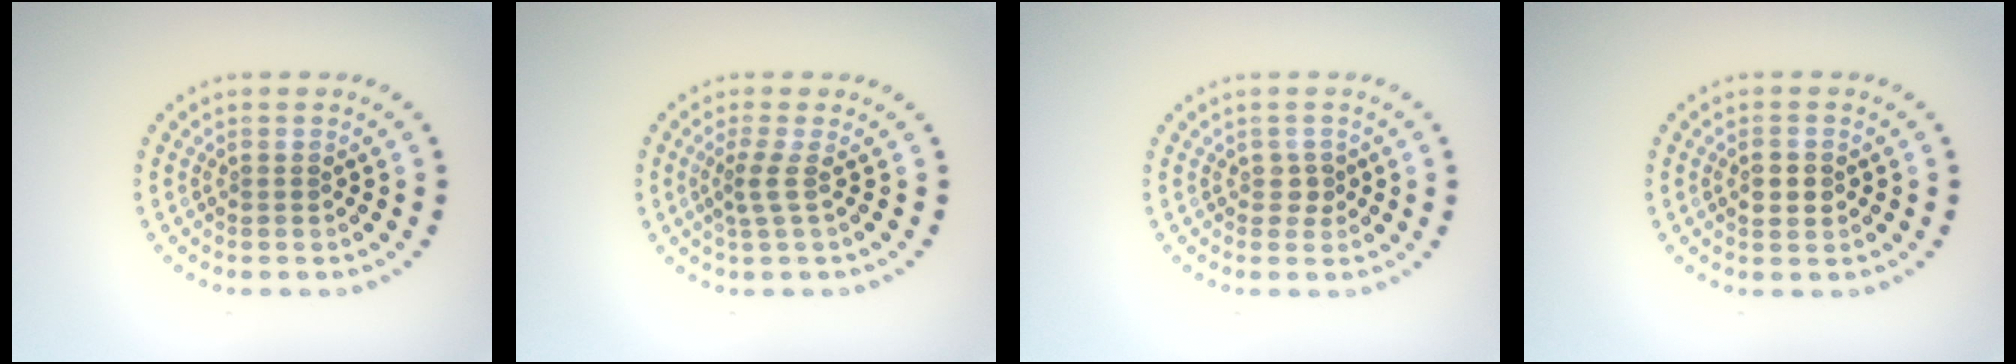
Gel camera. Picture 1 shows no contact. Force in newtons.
{"total": 1.9, "press": 1.2, "slide": 1.5}
{"total": 1.0, "press": 0.9, "slide": 0.5}
{"total": 2.3, "press": 2.2, "slide": 0.1}